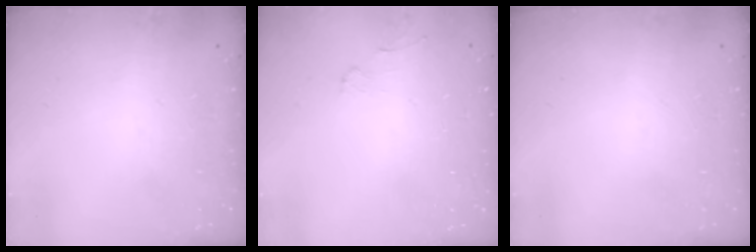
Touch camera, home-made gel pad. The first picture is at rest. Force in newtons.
{"total": 0.6, "press": 0.5, "slide": 0.4}
{"total": 0.0}